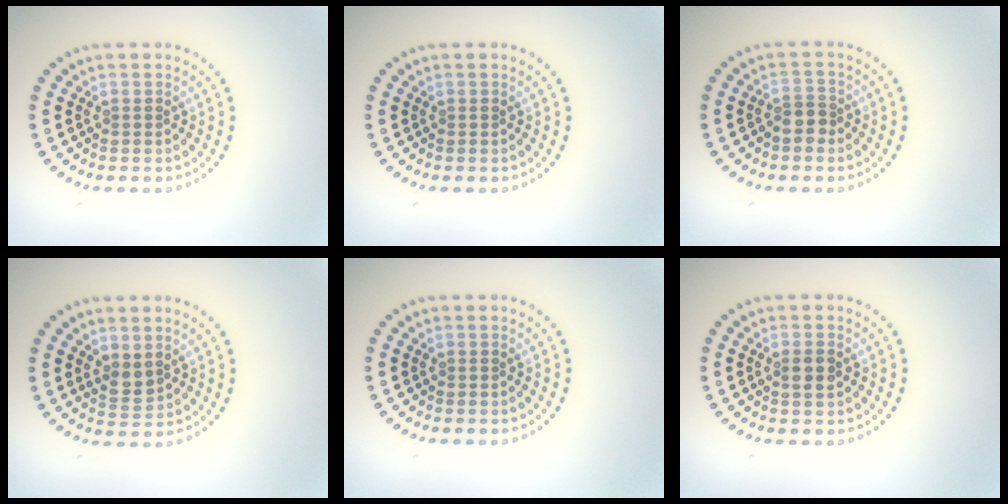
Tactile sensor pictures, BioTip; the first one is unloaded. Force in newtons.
{"total": 0.0}
{"total": 2.0, "press": 1.7, "slide": 1.0}
{"total": 1.6, "press": 1.5, "slide": 0.7}
{"total": 0.0}
{"total": 1.7, "press": 1.7, "slide": 0.5}